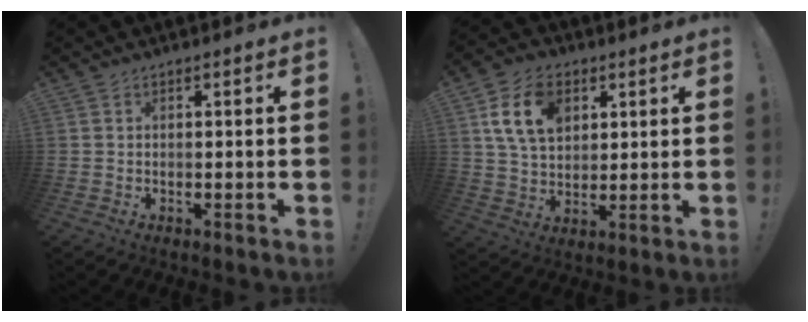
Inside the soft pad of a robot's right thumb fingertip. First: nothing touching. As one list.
[{"total": 13.7, "force": [5.5, 9.4, 8.3], "torque": [-0.153, 0.000, 0.107]}]